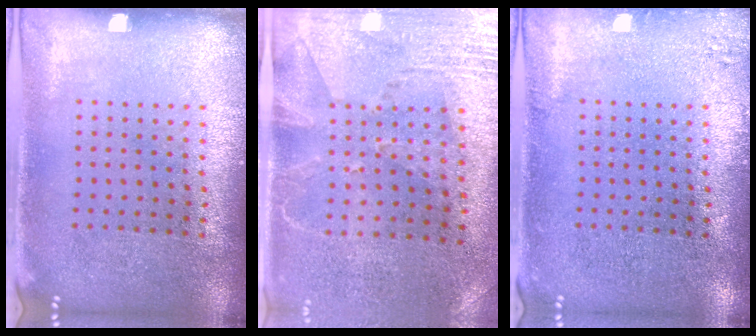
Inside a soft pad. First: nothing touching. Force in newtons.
{"total": 2.7, "press": 2.3, "slide": 1.5}
{"total": 1.0, "press": 1.0, "slide": 0.3}